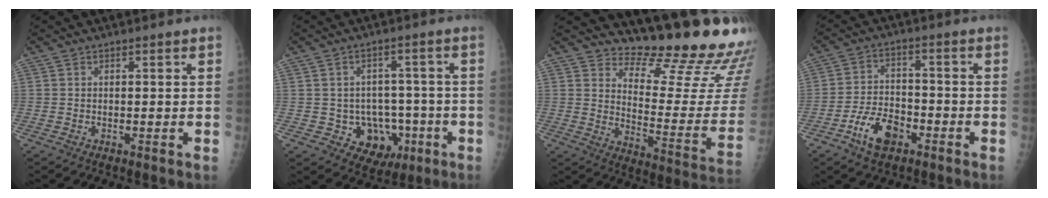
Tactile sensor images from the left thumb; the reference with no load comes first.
{"total": 9.9, "force": [-3.0, 8.4, 4.4], "torque": [-0.021, 0.024, -0.026]}
{"total": 18.8, "force": [17.4, 2.8, 6.6], "torque": [-0.051, -0.186, 0.223]}
{"total": 8.5, "force": [-4.5, 4.9, 5.3], "torque": [-0.086, 0.023, -0.081]}